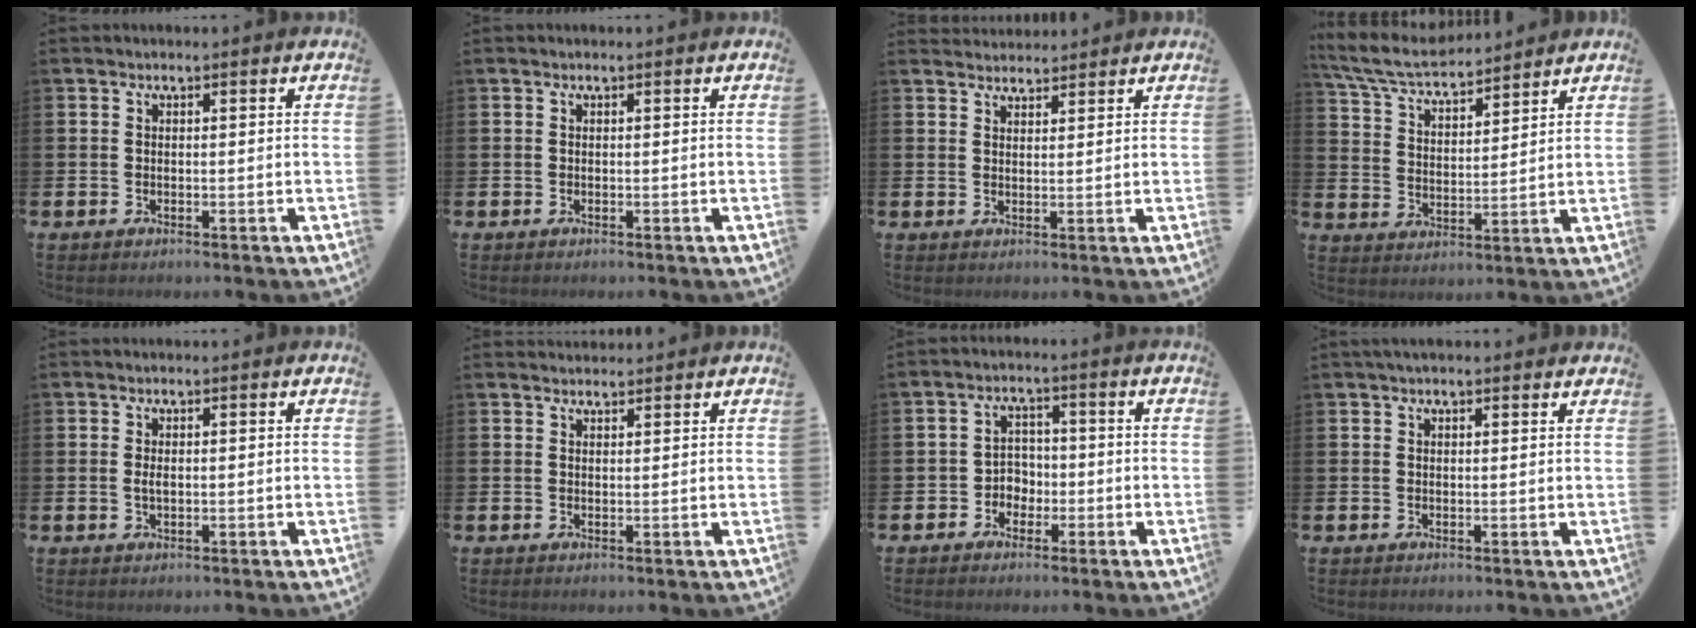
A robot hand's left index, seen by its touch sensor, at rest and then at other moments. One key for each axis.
{"total": 0.0}
{"total": 2.6, "fx": 2.5, "fy": 0.7, "fz": -0.1, "tx": 0.007, "ty": -0.012, "tz": 0.044}
{"total": 6.5, "fx": 6.1, "fy": 1.1, "fz": 1.9, "tx": -0.064, "ty": -0.034, "tz": 0.108}
{"total": 1.0, "fx": 0.1, "fy": 0.4, "fz": 0.9, "tx": -0.014, "ty": 0.002, "tz": 0.000}
{"total": 1.7, "fx": 1.6, "fy": 0.4, "fz": 0.0, "tx": 0.010, "ty": -0.006, "tz": 0.027}
{"total": 3.1, "fx": -1.6, "fy": 2.5, "fz": 0.8, "tx": -0.021, "ty": 0.004, "tz": -0.040}
{"total": 1.5, "fx": 1.3, "fy": 0.4, "fz": 0.7, "tx": -0.011, "ty": 0.003, "tz": 0.023}